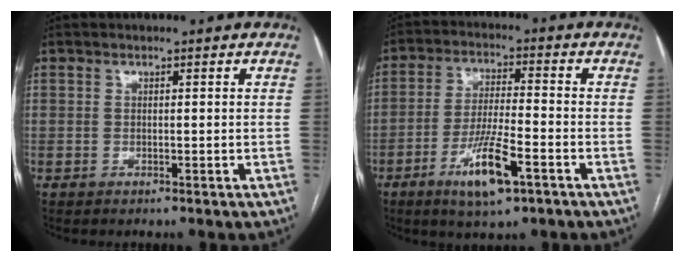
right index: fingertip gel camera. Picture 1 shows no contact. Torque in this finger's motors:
{"motor_torque": [1.33, -0.26, 0.35, 0.12]}